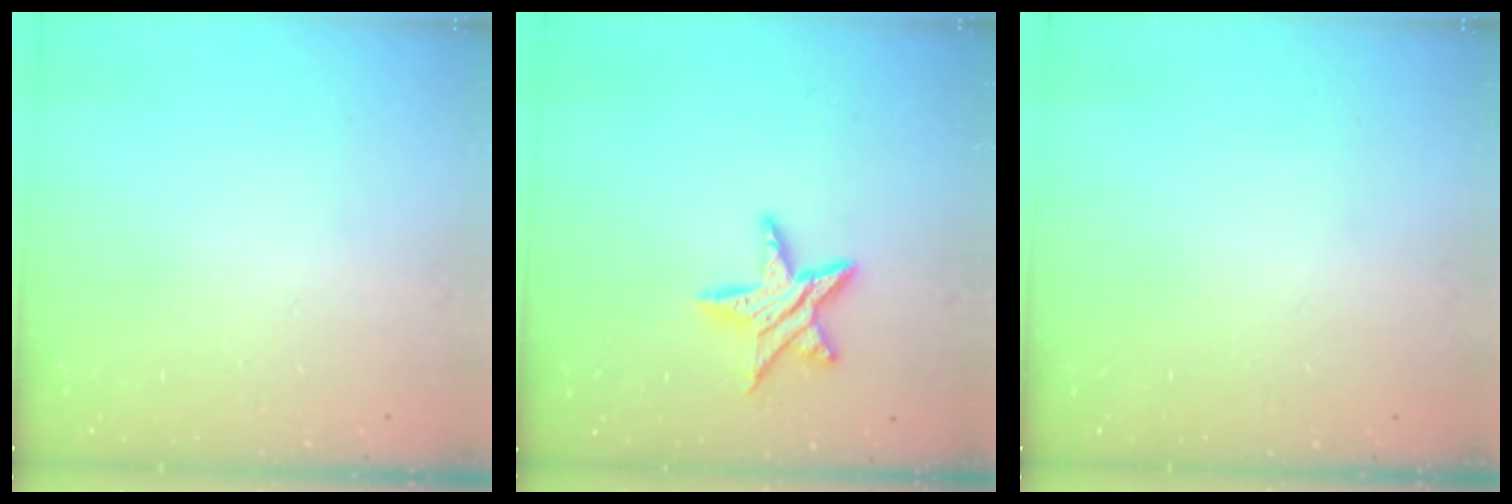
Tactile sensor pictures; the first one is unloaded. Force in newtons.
{"total": 10.8, "press": 10.7, "slide": 0.7}
{"total": 0.0}